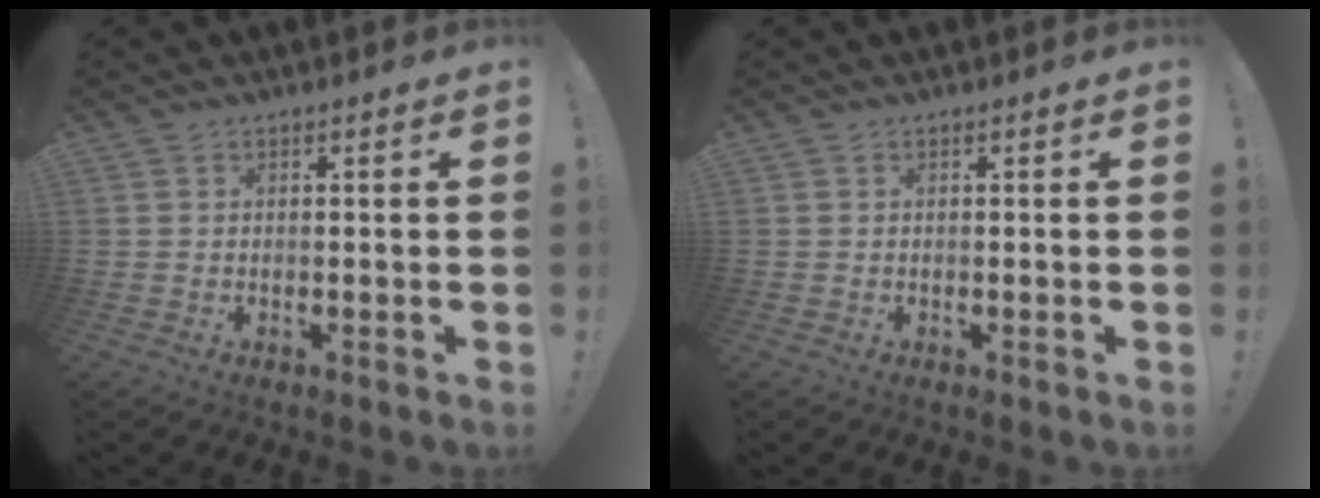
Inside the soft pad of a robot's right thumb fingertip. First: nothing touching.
{"total": 0.0}